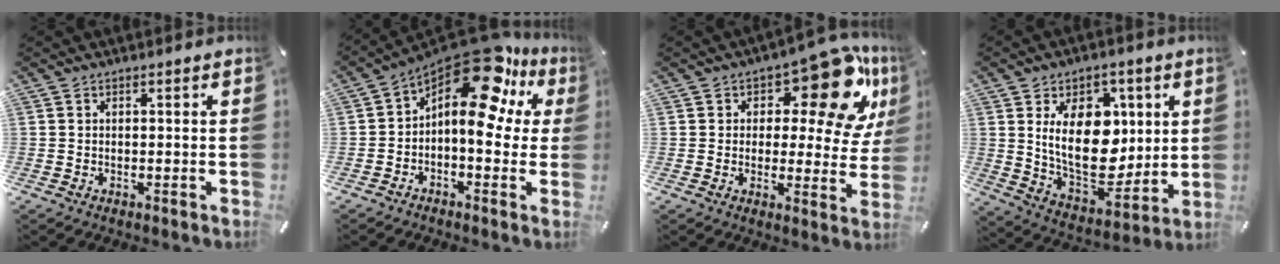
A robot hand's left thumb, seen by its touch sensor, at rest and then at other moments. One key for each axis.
{"total": 17.2, "fx": 9.5, "fy": 7.1, "fz": 12.4, "tx": -0.199, "ty": -0.079, "tz": 0.157}
{"total": 16.9, "fx": 9.7, "fy": 7.7, "fz": 11.6, "tx": -0.148, "ty": -0.070, "tz": 0.160}
{"total": 19.5, "fx": 4.5, "fy": 12.7, "fz": 14.1, "tx": -0.242, "ty": -0.029, "tz": 0.078}